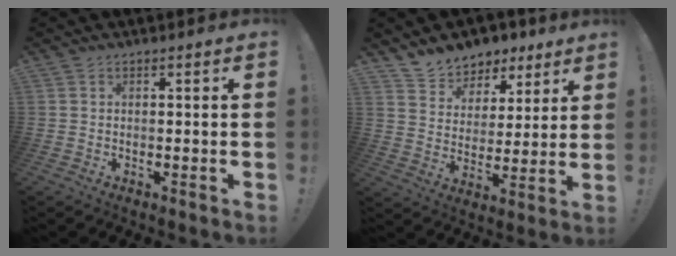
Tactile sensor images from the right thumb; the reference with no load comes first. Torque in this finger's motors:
{"motor_torque": [-0.47, 0.76, 0.14, 0.12, 0.00]}